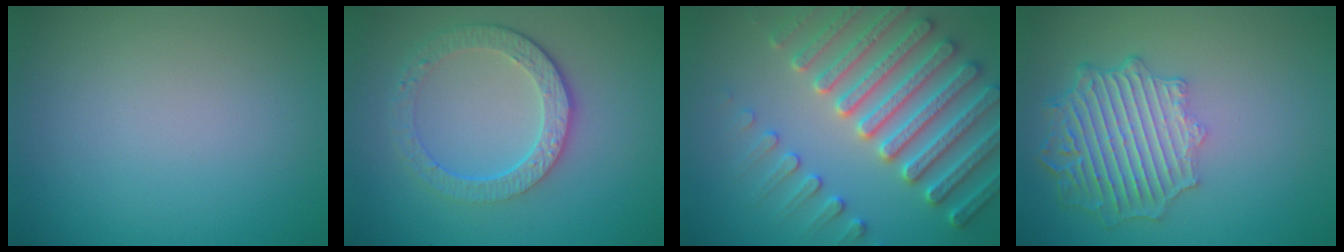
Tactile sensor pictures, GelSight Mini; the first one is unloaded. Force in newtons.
{"total": 4.5, "press": 3.4, "slide": 3.0}
{"total": 7.7, "press": 7.4, "slide": 1.9}
{"total": 6.6, "press": 5.1, "slide": 4.1}